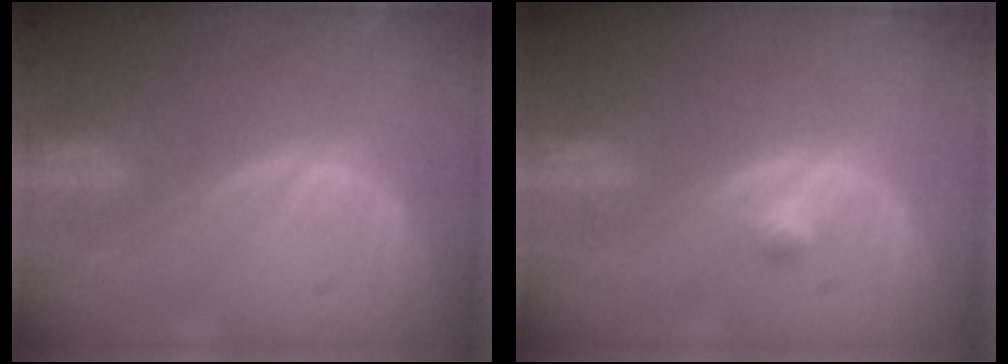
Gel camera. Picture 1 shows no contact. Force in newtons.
{"total": 1.7, "press": 1.4, "slide": 0.8}